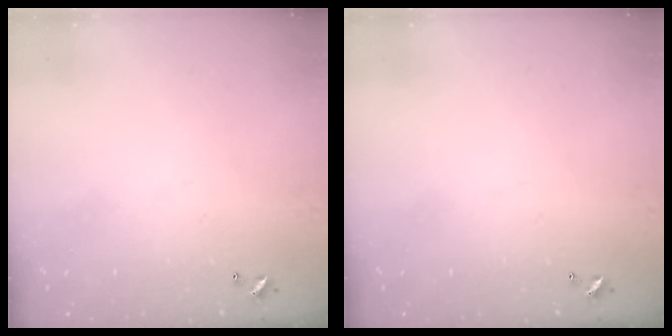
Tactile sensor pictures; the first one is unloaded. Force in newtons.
{"total": 0.0}